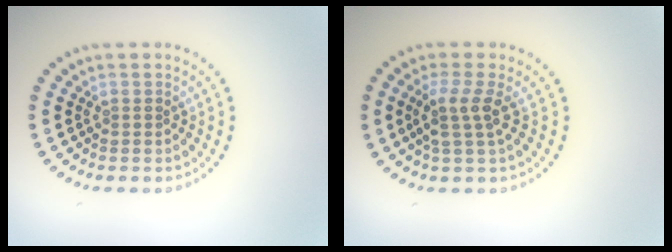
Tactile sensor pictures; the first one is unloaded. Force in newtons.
{"total": 2.6, "press": 2.0, "slide": 1.7}